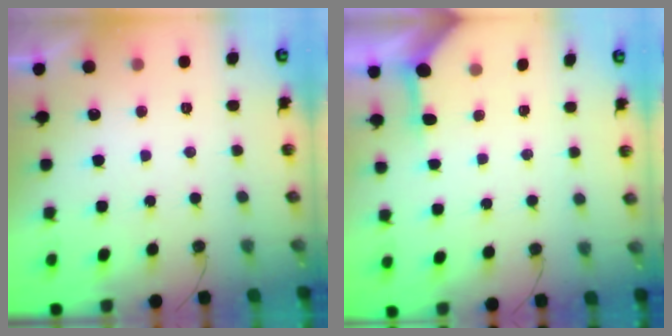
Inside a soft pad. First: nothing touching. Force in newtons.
{"total": 3.4, "press": 3.4, "slide": 0.5}